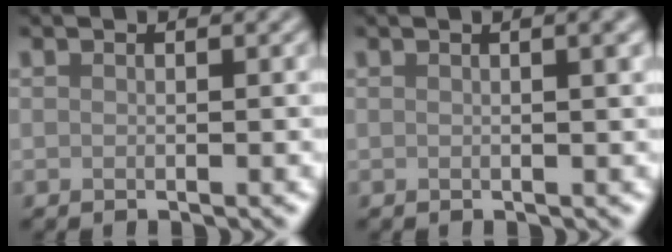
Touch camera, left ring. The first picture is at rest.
{"total": 3.0, "force": [0.7, 1.1, 2.7], "torque": [-0.018, 0.009, 0.002]}